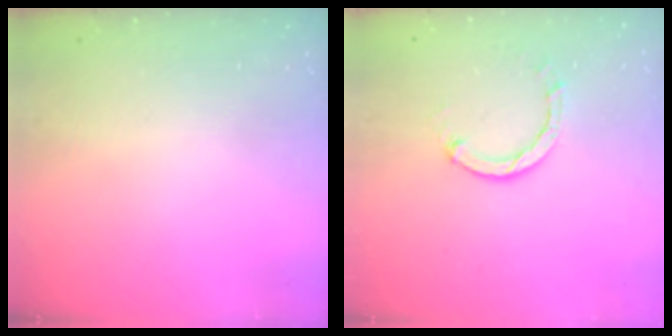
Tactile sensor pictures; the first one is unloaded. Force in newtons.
{"total": 3.0, "press": 3.0, "slide": 0.4}